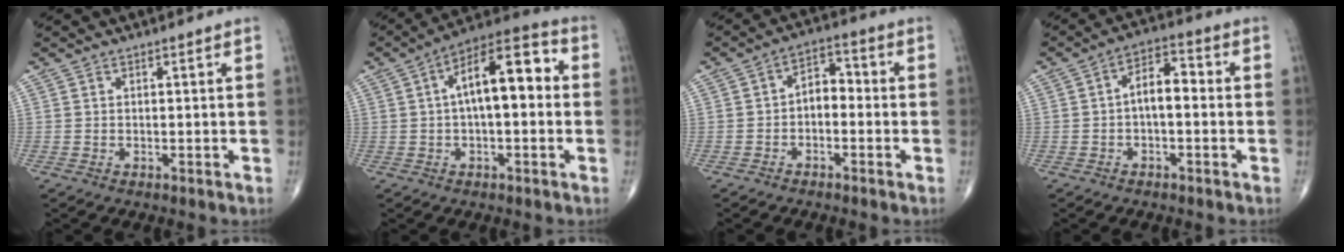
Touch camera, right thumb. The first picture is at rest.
{"total": 14.1, "force": [1.5, 6.0, 12.7], "torque": [-0.189, 0.042, 0.013]}
{"total": 5.3, "force": [-1.1, 3.4, 3.9], "torque": [-0.043, 0.032, -0.030]}
{"total": 6.5, "force": [-0.5, 3.3, 5.6], "torque": [-0.079, 0.033, -0.018]}